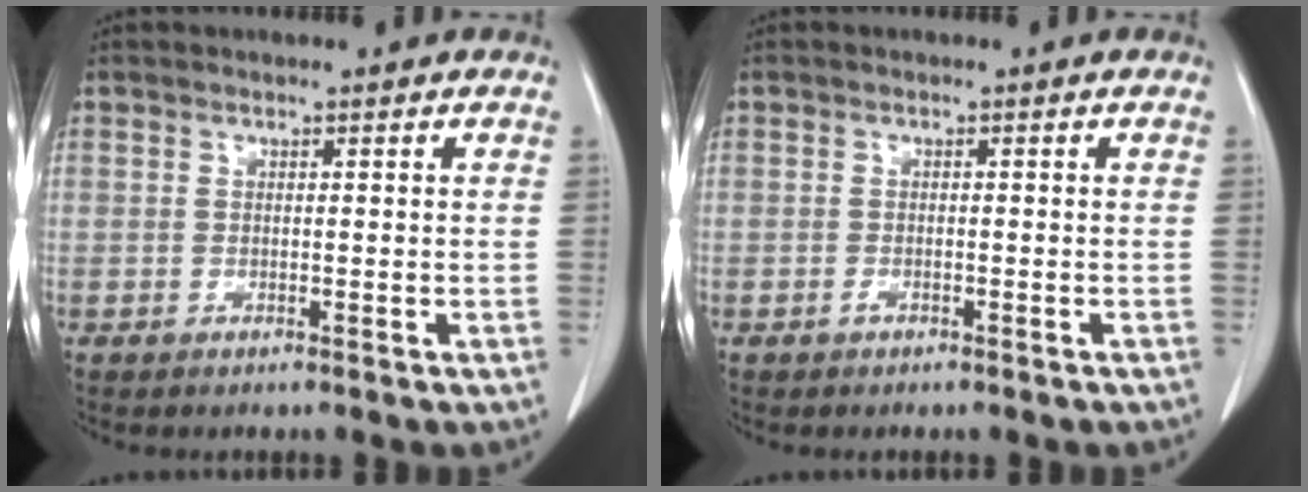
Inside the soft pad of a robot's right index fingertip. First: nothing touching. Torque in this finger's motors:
{"motor_torque": [0.11, -0.11, -0.05, 0.00]}